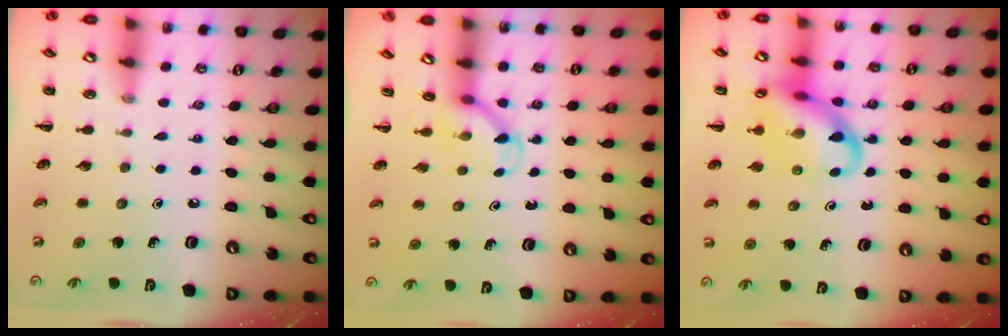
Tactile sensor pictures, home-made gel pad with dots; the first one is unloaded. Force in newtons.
{"total": 3.5, "press": 3.3, "slide": 1.2}
{"total": 14.2, "press": 14.0, "slide": 2.5}